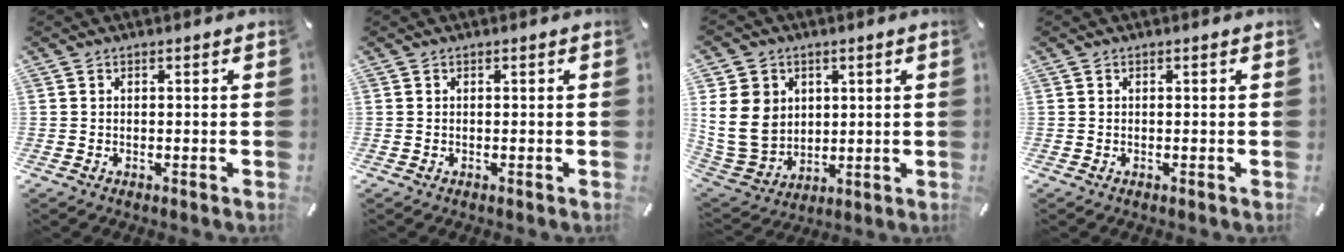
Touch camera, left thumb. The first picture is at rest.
{"total": 0.0}
{"total": 13.8, "force": [3.0, 12.0, 6.0], "torque": [-0.142, -0.014, 0.059]}
{"total": 0.0}